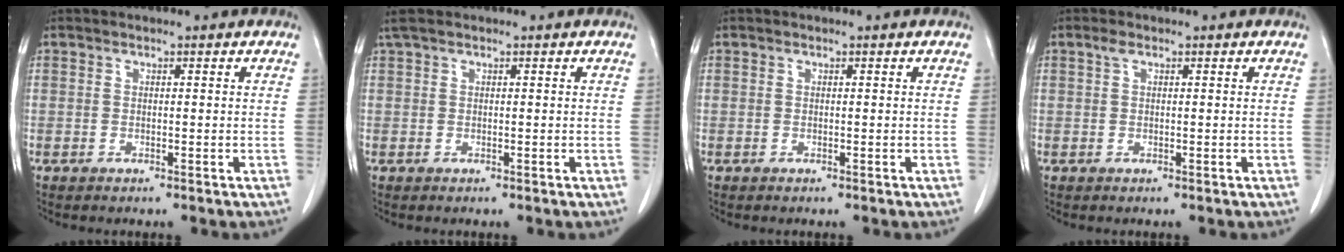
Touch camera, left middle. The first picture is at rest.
{"total": 1.8, "force": [1.3, 0.4, 1.1], "torque": [-0.029, 0.026, 0.028]}
{"total": 0.0}
{"total": 0.9, "force": [0.5, 0.3, 0.7], "torque": [-0.016, 0.010, 0.010]}